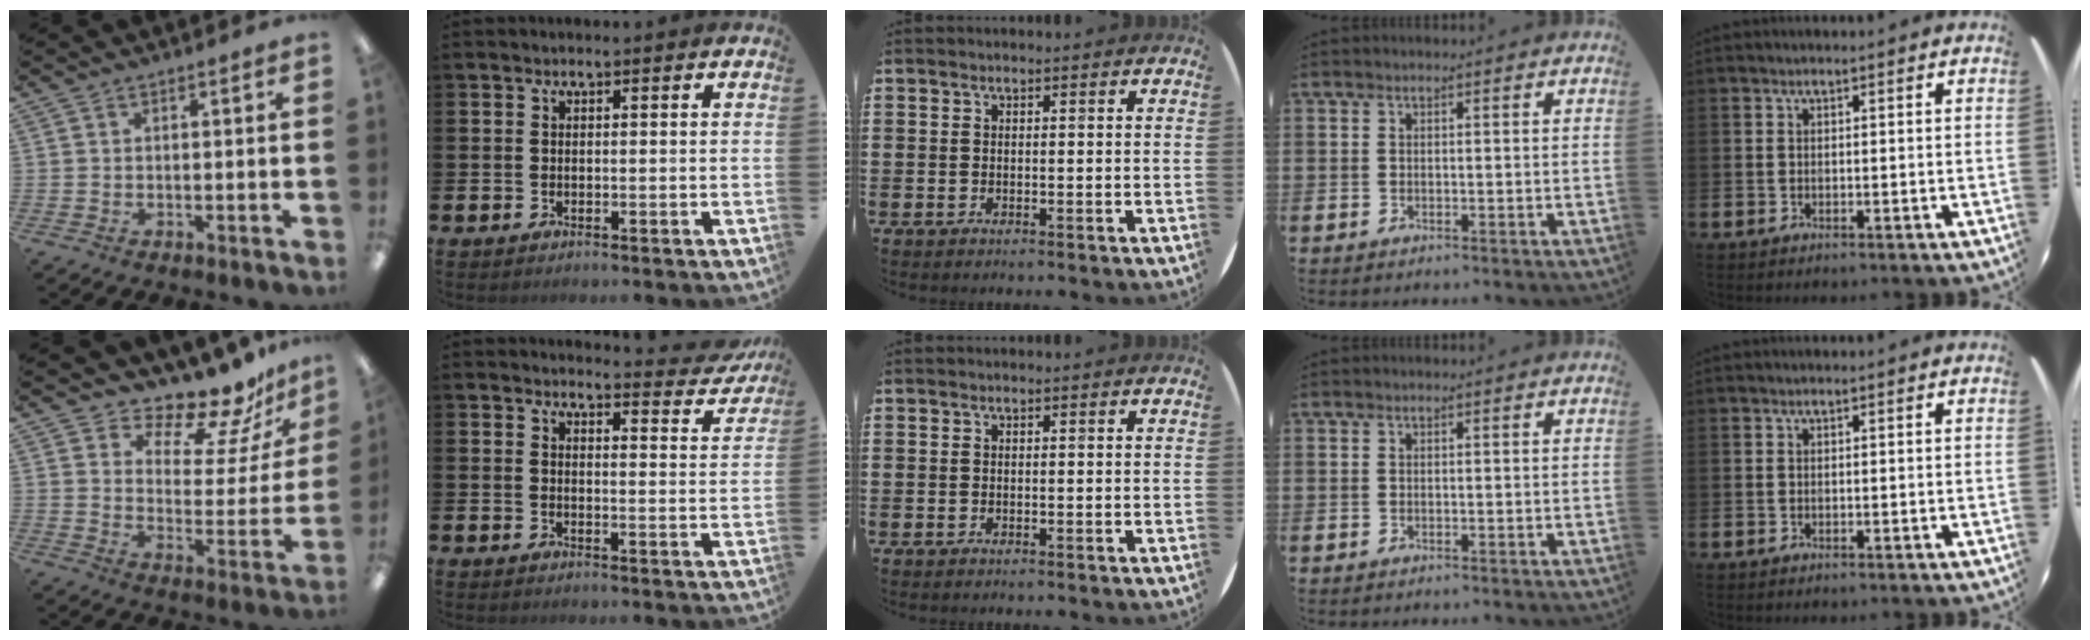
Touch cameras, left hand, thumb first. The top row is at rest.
{"thumb": {"total": 12.6, "force": [11.4, 3.7, 4.0], "torque": [-0.058, -0.107, 0.195]}, "index": {"total": 3.2, "force": [3.1, 0.4, 0.3], "torque": [0.003, -0.030, 0.049]}}